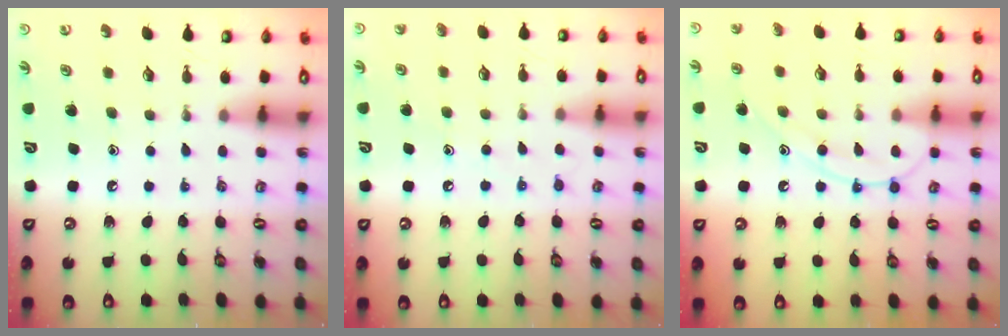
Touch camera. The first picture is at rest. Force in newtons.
{"total": 7.4, "press": 7.4, "slide": 0.5}
{"total": 12.1, "press": 12.1, "slide": 0.7}